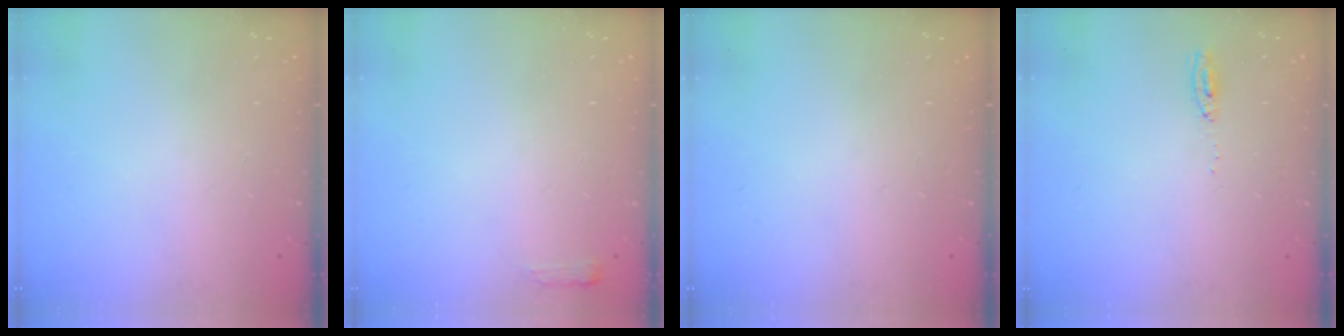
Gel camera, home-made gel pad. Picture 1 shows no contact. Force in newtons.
{"total": 2.7, "press": 2.6, "slide": 0.5}
{"total": 0.0}
{"total": 4.6, "press": 4.4, "slide": 1.3}